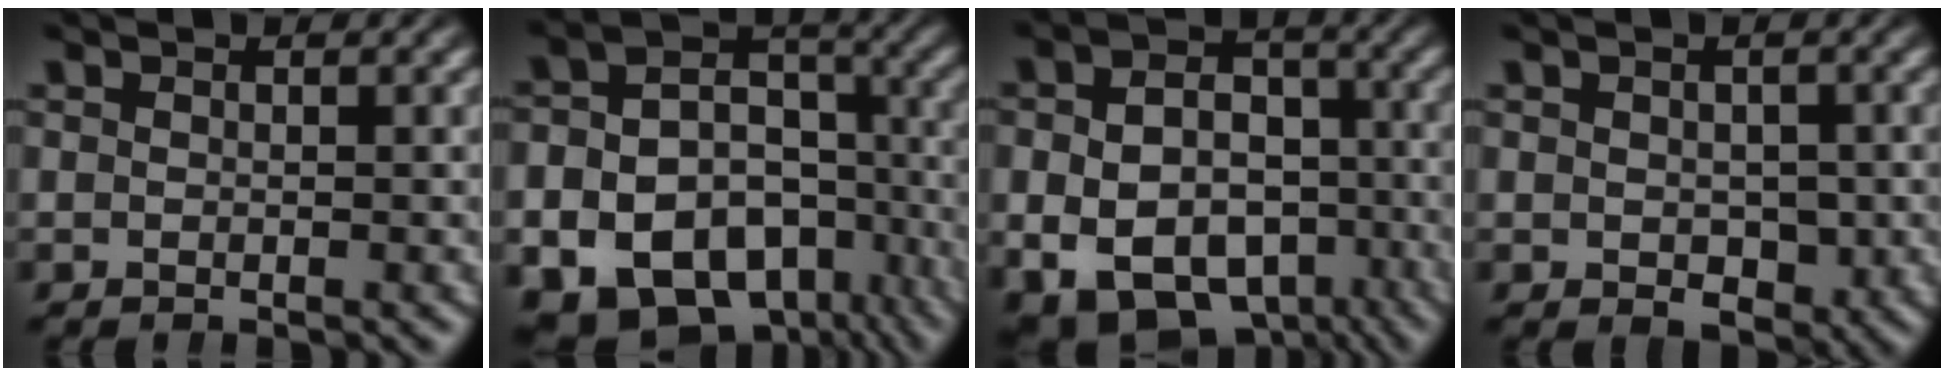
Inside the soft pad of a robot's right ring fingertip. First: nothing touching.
{"total": 17.5, "force": [-5.8, 14.1, 8.5], "torque": [-0.168, -0.057, -0.091]}
{"total": 14.5, "force": [-5.7, 11.0, 7.5], "torque": [-0.137, -0.067, -0.073]}
{"total": 2.6, "force": [-1.0, 1.8, 1.6], "torque": [-0.015, -0.020, -0.004]}